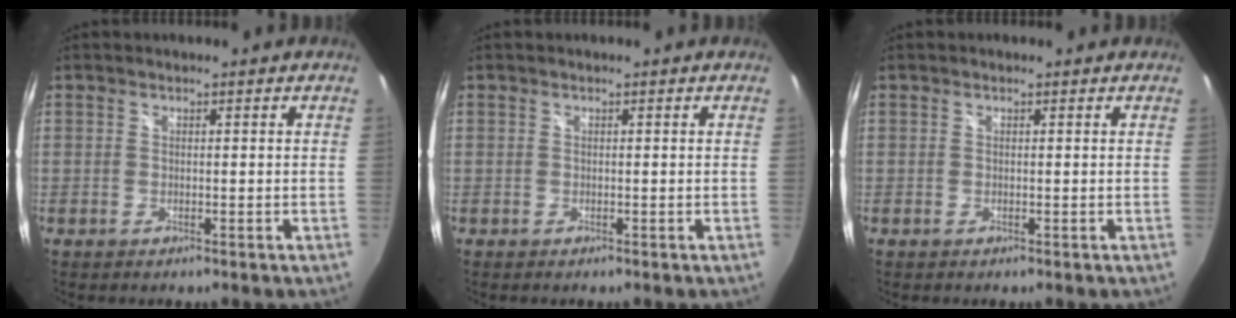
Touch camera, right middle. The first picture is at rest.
{"total": 0.0}
{"total": 0.0}